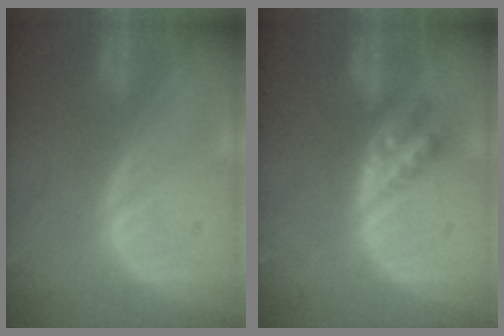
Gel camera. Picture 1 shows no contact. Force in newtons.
{"total": 4.5, "press": 3.9, "slide": 2.2}